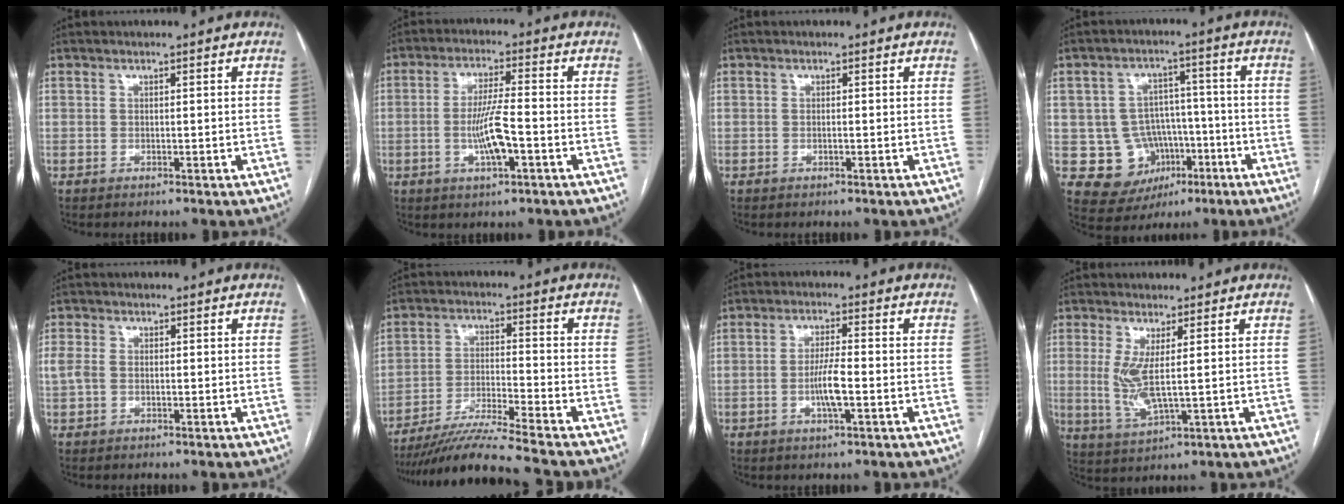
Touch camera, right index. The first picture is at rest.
{"total": 7.2, "force": [-2.0, 0.8, 6.9], "torque": [-0.136, 0.000, -0.037]}
{"total": 0.5, "force": [-0.1, 0.1, 0.5], "torque": [-0.011, 0.000, -0.001]}
{"total": 10.3, "force": [-2.9, 9.3, 3.1], "torque": [-0.042, 0.033, -0.030]}
{"total": 3.3, "force": [-0.3, 2.4, 2.3], "torque": [-0.071, 0.015, -0.003]}
{"total": 11.6, "force": [-10.3, -2.1, 4.9], "torque": [-0.081, -0.021, -0.181]}
{"total": 5.0, "force": [-1.4, 0.5, 4.8], "torque": [-0.097, -0.002, -0.025]}
{"total": 5.9, "force": [0.7, 0.9, 5.8], "torque": [-0.138, -0.012, 0.019]}